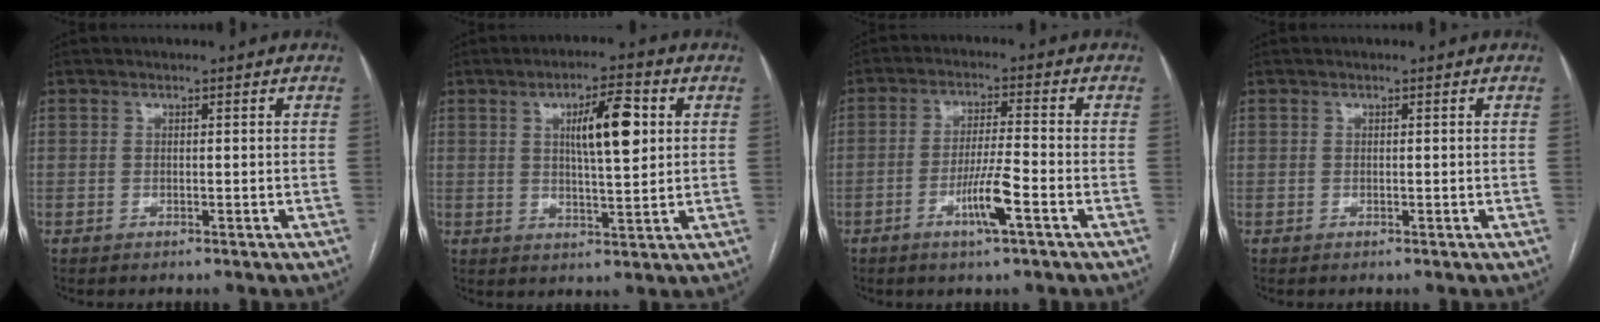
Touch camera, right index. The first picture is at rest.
{"total": 8.5, "force": [2.3, 1.7, 8.0], "torque": [-0.131, 0.010, 0.041]}
{"total": 6.7, "force": [-2.9, 0.1, 6.0], "torque": [-0.114, -0.006, -0.054]}
{"total": 0.0}